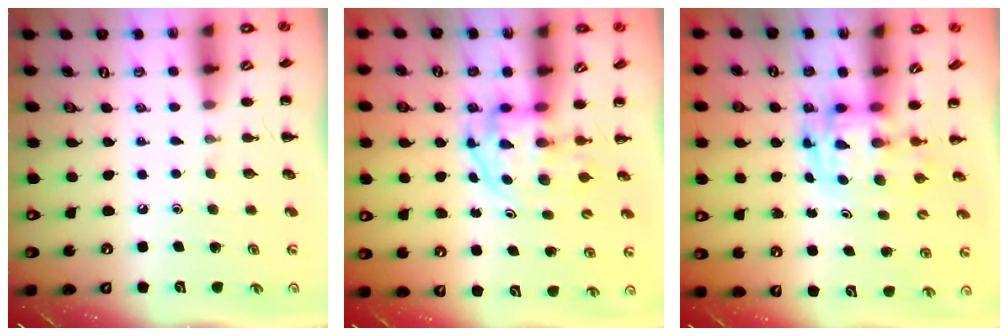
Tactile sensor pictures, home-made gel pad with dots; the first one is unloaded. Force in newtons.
{"total": 3.4, "press": 3.4, "slide": 0.4}
{"total": 2.8, "press": 2.7, "slide": 0.6}